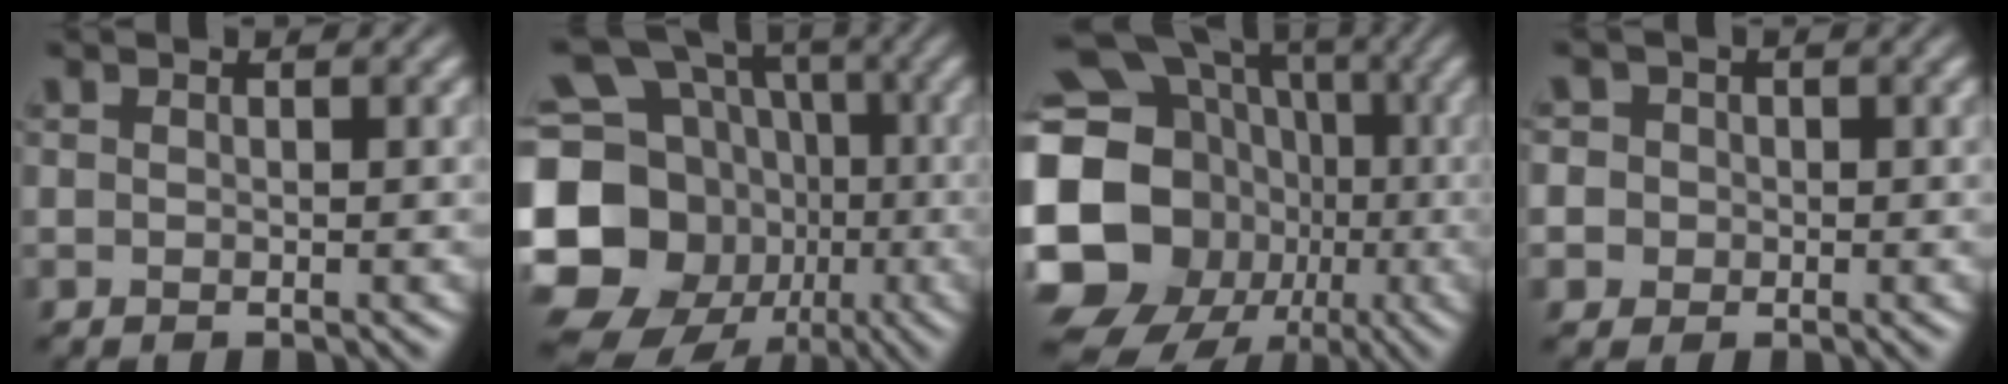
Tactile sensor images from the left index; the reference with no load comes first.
{"total": 21.3, "force": [-5.6, 18.5, 8.9], "torque": [-0.208, -0.019, -0.121]}
{"total": 22.3, "force": [-4.7, 19.7, 9.4], "torque": [-0.185, -0.024, -0.119]}
{"total": 3.8, "force": [0.3, 3.7, 1.0], "torque": [-0.014, 0.031, -0.017]}